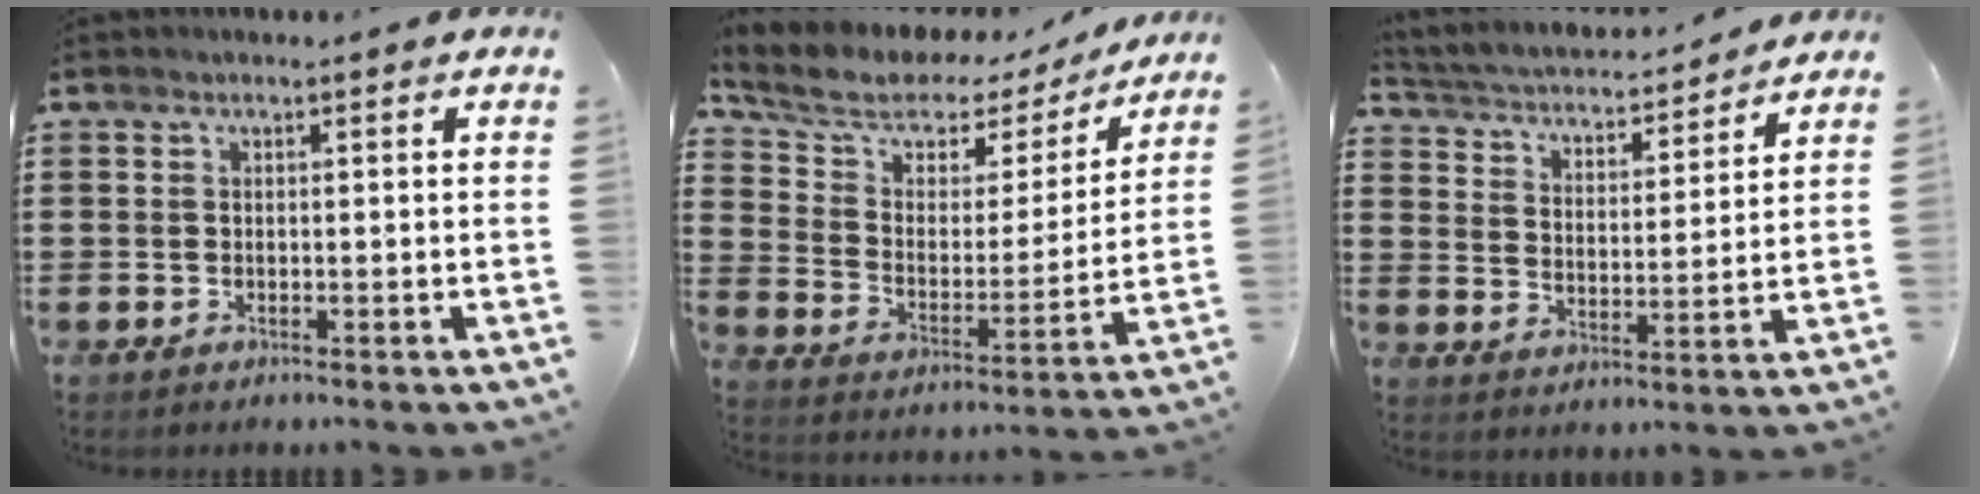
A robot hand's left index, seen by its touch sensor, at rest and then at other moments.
{"total": 6.6, "force": [4.9, 3.7, 2.5], "torque": [-0.081, -0.028, 0.081]}
{"total": 3.0, "force": [2.9, 0.5, 0.5], "torque": [-0.032, -0.028, 0.040]}